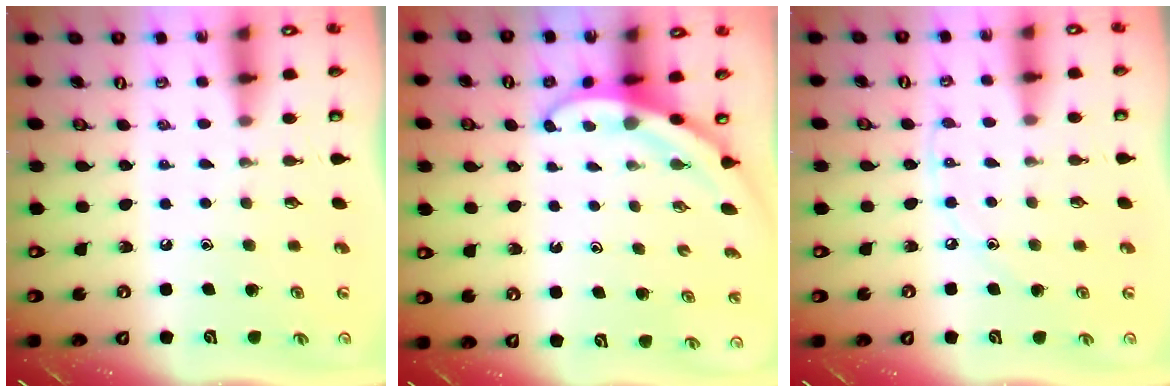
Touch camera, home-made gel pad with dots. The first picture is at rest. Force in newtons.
{"total": 3.2, "press": 3.2, "slide": 0.1}
{"total": 4.6, "press": 4.6, "slide": 0.5}